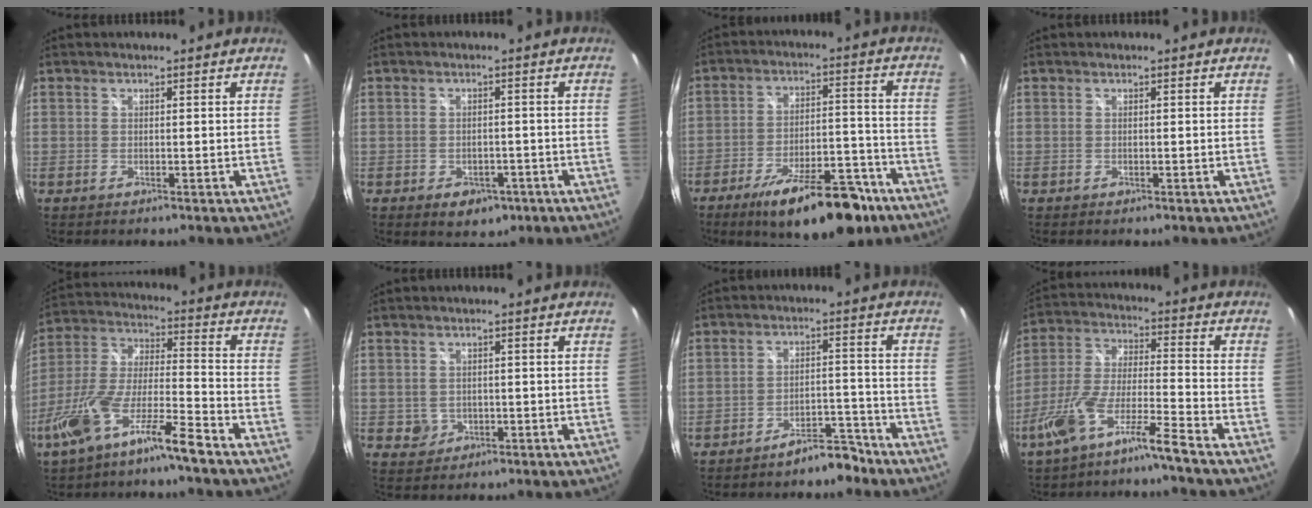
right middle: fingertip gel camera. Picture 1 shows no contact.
{"total": 5.4, "force": [-3.0, 3.7, 2.7], "torque": [-0.050, -0.003, -0.030]}
{"total": 18.6, "force": [-13.0, 6.3, 11.8], "torque": [-0.184, -0.006, -0.184]}
{"total": 0.0}
{"total": 13.4, "force": [-9.0, 1.7, 9.9], "torque": [-0.204, -0.007, -0.169]}
{"total": 2.6, "force": [-0.3, 2.5, 0.6], "torque": [-0.010, 0.002, 0.002]}
{"total": 6.3, "force": [-5.4, 2.2, 2.3], "torque": [-0.043, 0.022, -0.071]}
{"total": 9.4, "force": [-7.0, -0.1, 6.3], "torque": [-0.138, 0.002, -0.132]}